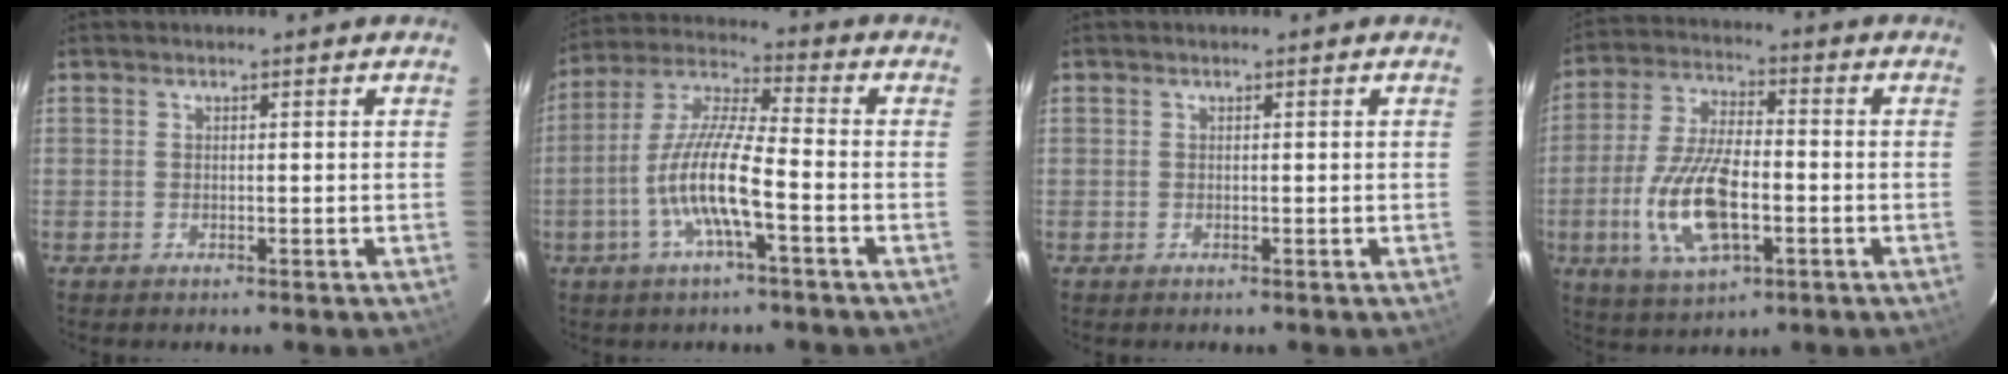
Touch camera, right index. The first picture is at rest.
{"total": 11.8, "force": [-4.1, 1.5, 10.9], "torque": [-0.227, 0.001, -0.084]}
{"total": 0.0}
{"total": 14.7, "force": [-4.0, 6.3, 12.6], "torque": [-0.267, -0.007, -0.071]}